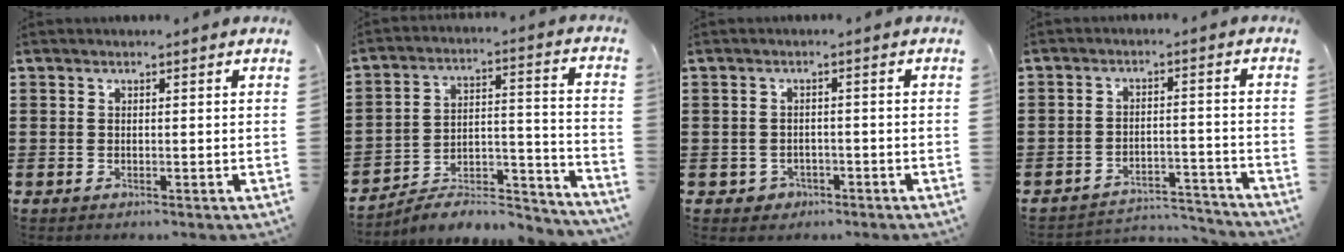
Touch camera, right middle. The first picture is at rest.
{"total": 5.9, "force": [-5.5, 1.3, 1.6], "torque": [-0.023, 0.001, -0.106]}
{"total": 1.5, "force": [-1.2, 1.0, 0.2], "torque": [-0.011, -0.002, -0.027]}
{"total": 4.2, "force": [-4.1, 0.8, 0.3], "torque": [-0.016, 0.001, -0.089]}